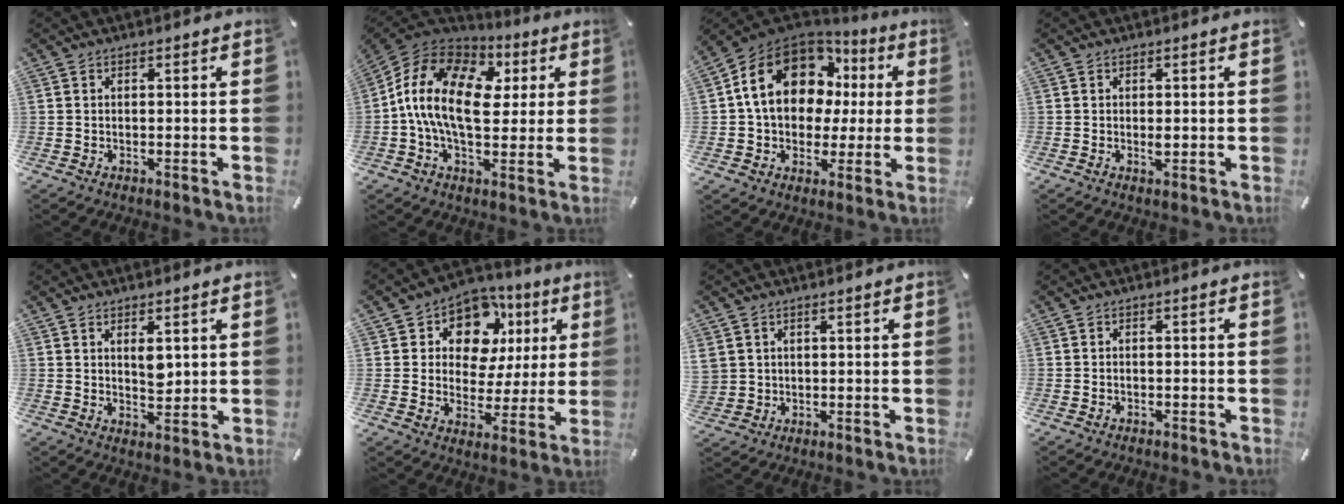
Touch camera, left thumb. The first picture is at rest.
{"total": 16.7, "force": [1.2, 11.0, 12.6], "torque": [-0.265, -0.003, 0.016]}
{"total": 17.5, "force": [5.7, 13.3, 9.8], "torque": [-0.198, -0.023, 0.105]}
{"total": 1.5, "force": [-0.1, 0.7, 1.3], "torque": [-0.017, -0.004, -0.003]}
{"total": 4.6, "force": [2.0, 2.3, 3.4], "torque": [-0.050, -0.011, 0.030]}
{"total": 12.2, "force": [5.4, 9.3, 5.8], "torque": [-0.104, -0.026, 0.101]}
{"total": 3.7, "force": [1.7, 3.3, 0.1], "torque": [-0.013, 0.002, 0.033]}
{"total": 0.8, "force": [-0.7, 0.3, 0.3], "torque": [-0.006, 0.001, -0.014]}